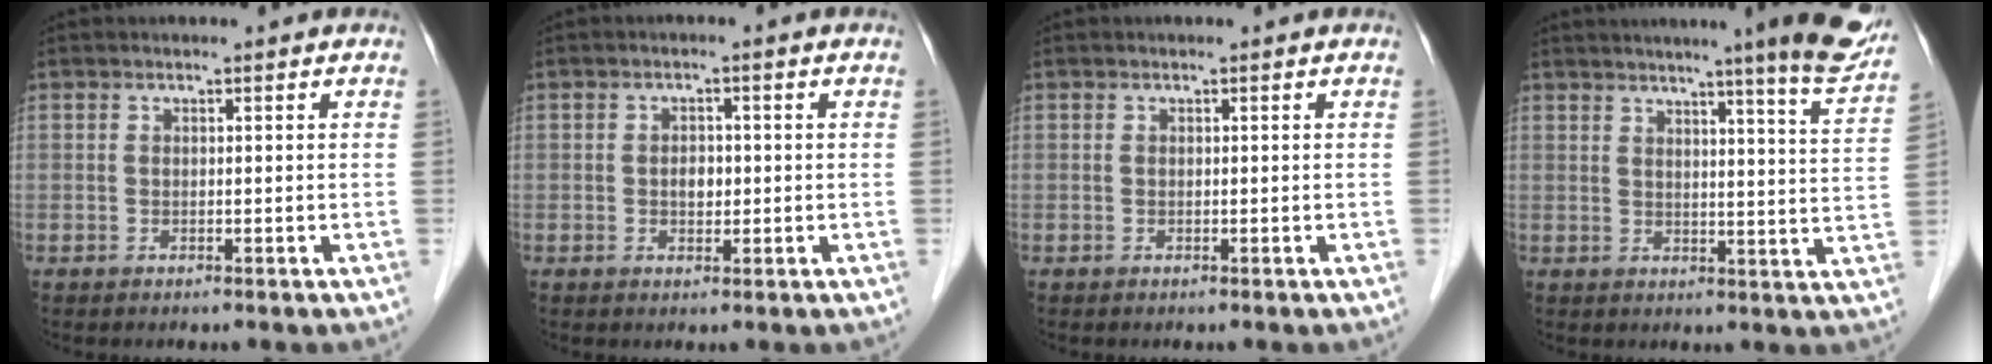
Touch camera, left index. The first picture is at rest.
{"total": 2.1, "force": [-0.2, 1.4, 1.6], "torque": [-0.026, 0.005, -0.001]}
{"total": 0.0}
{"total": 13.5, "force": [11.0, -1.0, 7.7], "torque": [-0.102, -0.029, 0.119]}